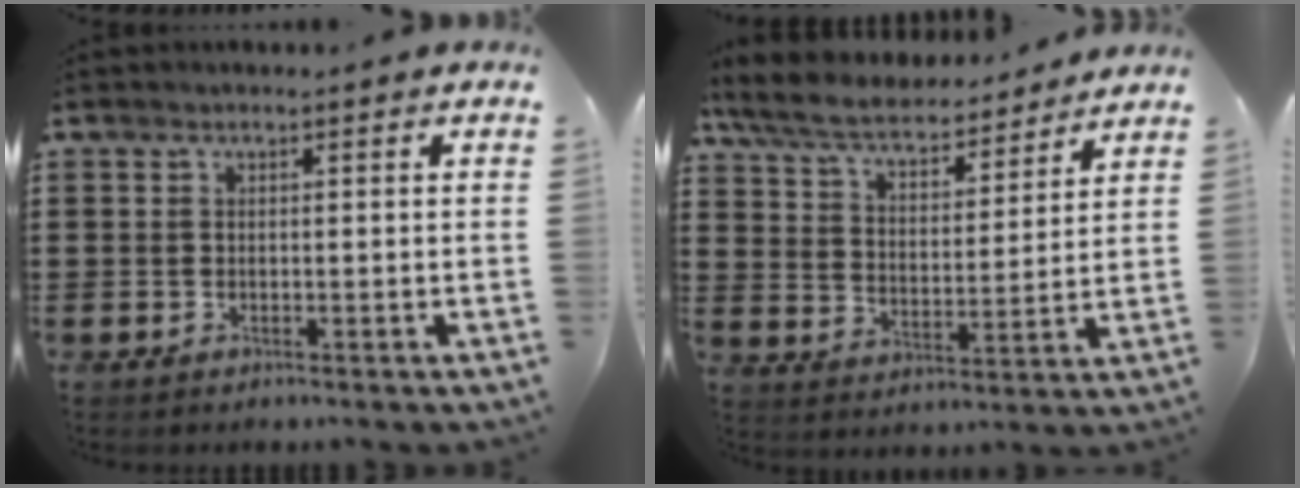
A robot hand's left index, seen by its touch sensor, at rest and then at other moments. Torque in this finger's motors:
{"motor_torque": [2.14, 0.00, 0.40, 0.21]}